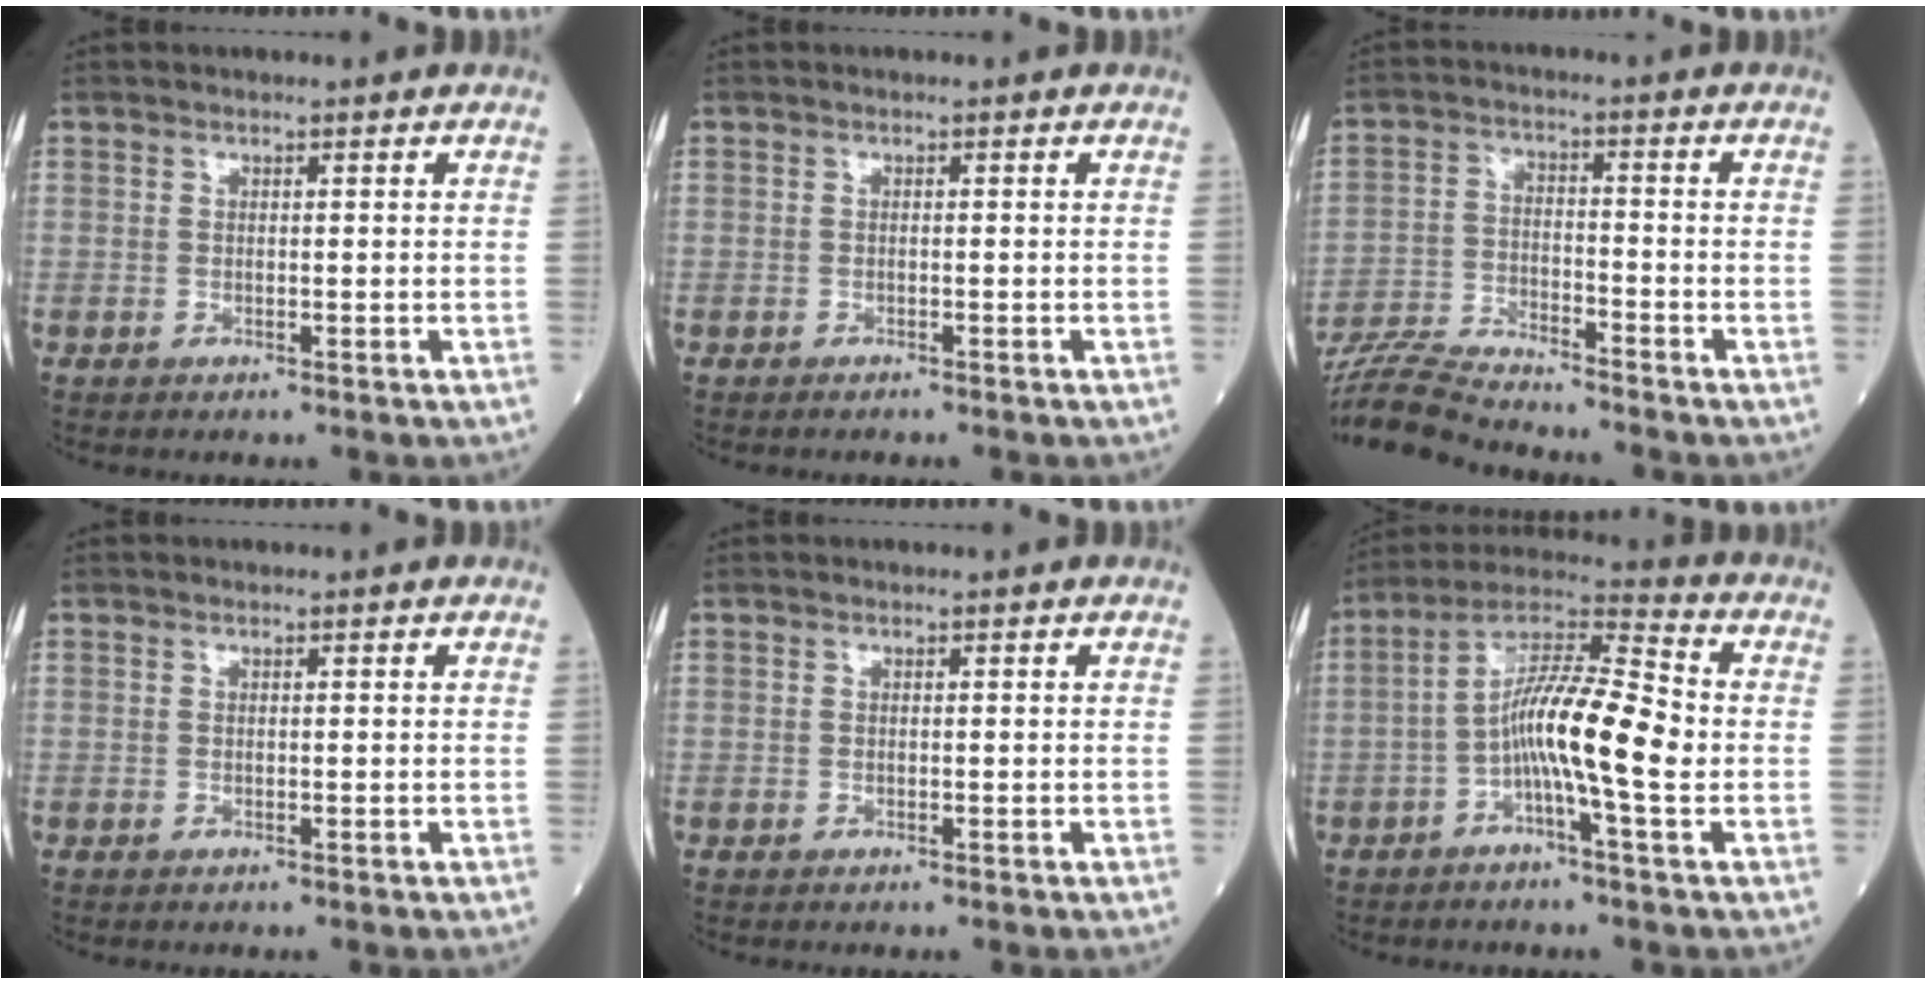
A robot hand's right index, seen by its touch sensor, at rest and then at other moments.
{"total": 1.6, "force": [-1.4, 0.1, 0.7], "torque": [-0.012, -0.002, -0.018]}
{"total": 10.5, "force": [-10.2, -0.3, 2.7], "torque": [-0.050, -0.013, -0.186]}
{"total": 0.0}
{"total": 0.0}
{"total": 11.9, "force": [-2.3, 0.9, 11.6], "torque": [-0.212, 0.020, -0.051]}